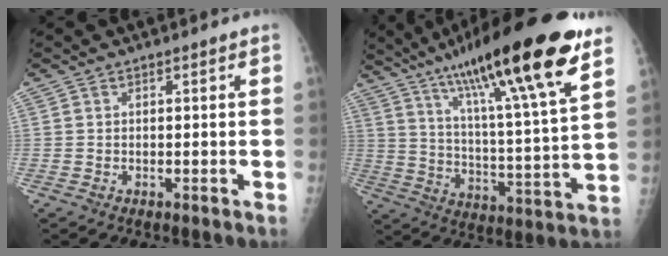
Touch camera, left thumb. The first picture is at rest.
{"total": 26.5, "force": [16.2, 3.5, 20.7], "torque": [-0.328, -0.044, 0.264]}